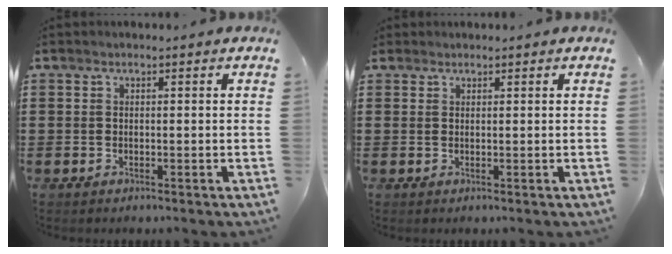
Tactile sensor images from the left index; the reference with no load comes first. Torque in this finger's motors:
{"motor_torque": [1.04, 1.10, 0.14, 0.08]}